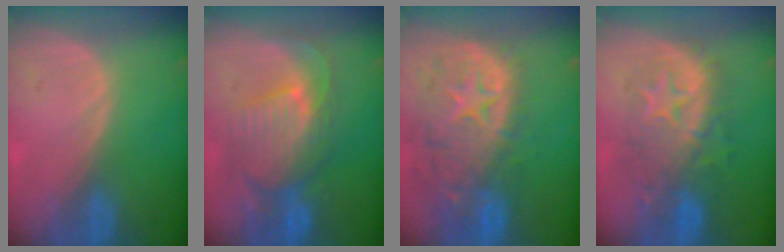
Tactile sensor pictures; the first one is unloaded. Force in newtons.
{"total": 9.8, "press": 9.0, "slide": 3.9}
{"total": 14.0, "press": 11.3, "slide": 8.2}
{"total": 9.0, "press": 9.0, "slide": 0.3}